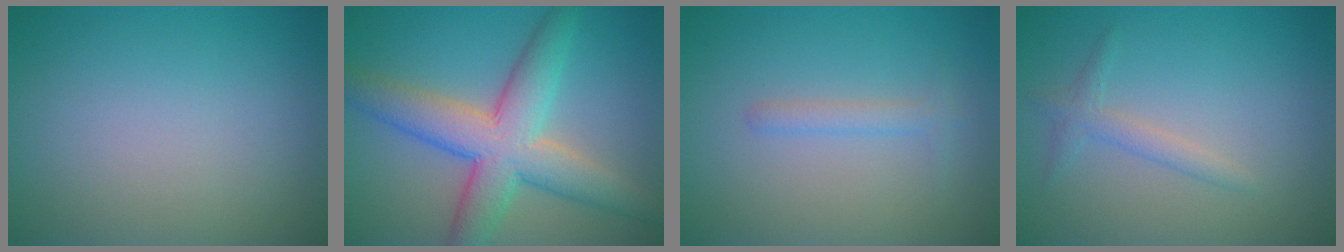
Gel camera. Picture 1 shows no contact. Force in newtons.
{"total": 8.0, "press": 8.0, "slide": 0.3}
{"total": 1.3, "press": 1.3, "slide": 0.1}
{"total": 1.6, "press": 1.6, "slide": 0.1}